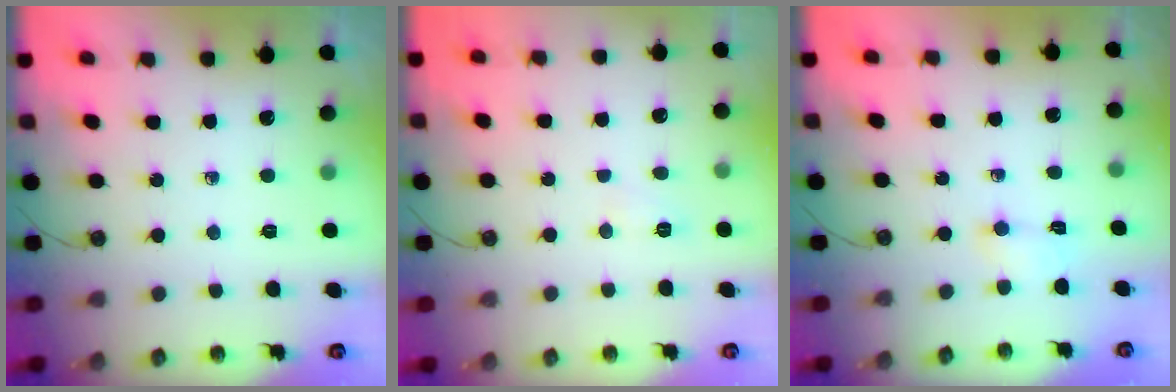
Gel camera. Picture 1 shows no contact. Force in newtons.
{"total": 4.7, "press": 4.7, "slide": 0.6}
{"total": 2.4, "press": 2.3, "slide": 0.7}